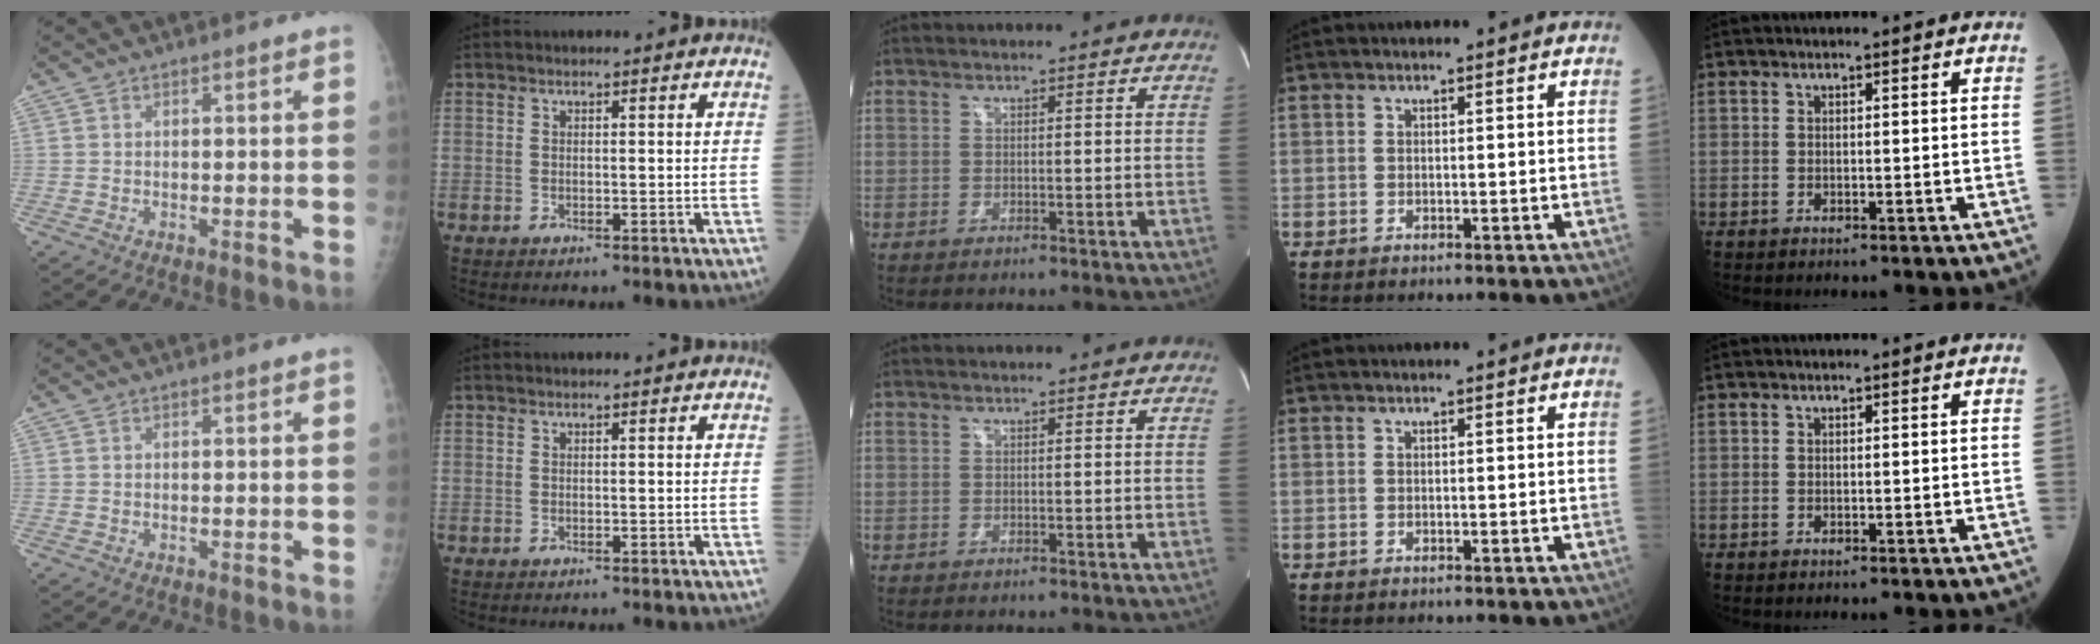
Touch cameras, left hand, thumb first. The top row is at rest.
{}